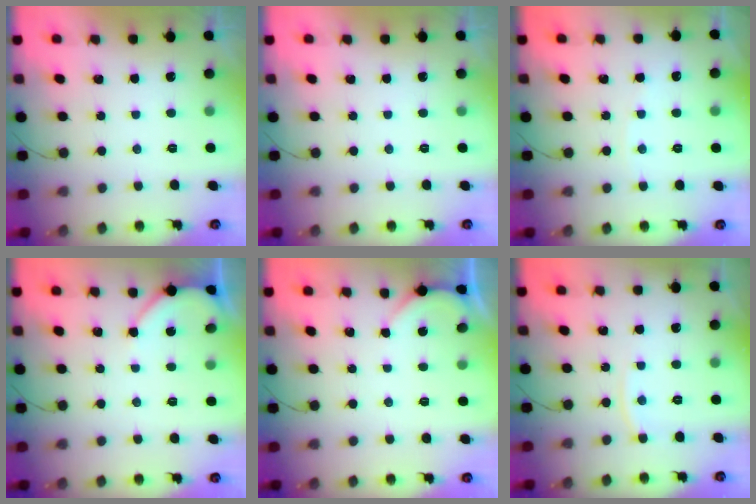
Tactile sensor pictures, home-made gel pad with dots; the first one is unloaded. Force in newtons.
{"total": 0.0}
{"total": 1.5, "press": 1.4, "slide": 0.3}
{"total": 3.4, "press": 3.4, "slide": 0.4}
{"total": 1.6, "press": 1.6, "slide": 0.3}
{"total": 4.6, "press": 4.6, "slide": 0.7}